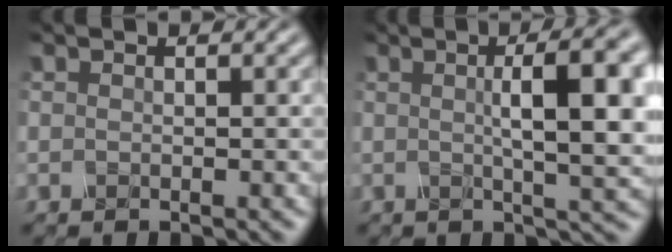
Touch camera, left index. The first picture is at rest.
{"total": 9.7, "force": [1.5, 2.5, 9.2], "torque": [-0.104, 0.016, 0.018]}